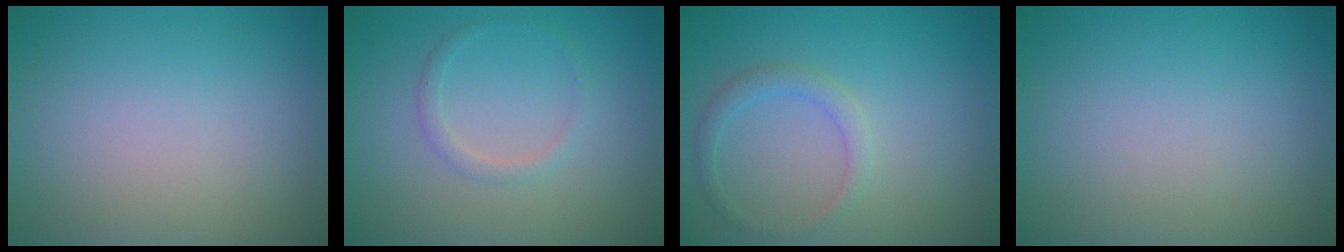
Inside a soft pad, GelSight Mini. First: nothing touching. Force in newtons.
{"total": 1.2, "press": 1.2, "slide": 0.1}
{"total": 1.7, "press": 1.7, "slide": 0.1}
{"total": 0.0}